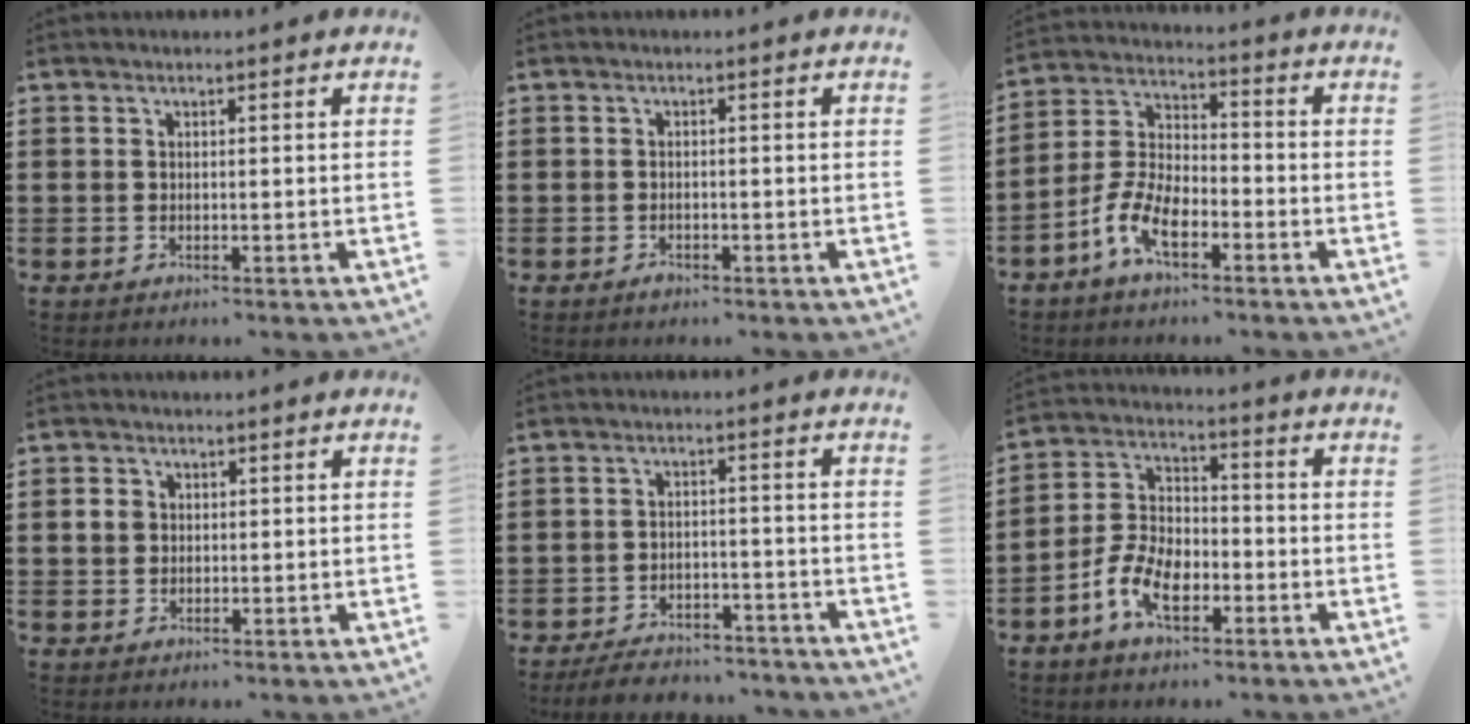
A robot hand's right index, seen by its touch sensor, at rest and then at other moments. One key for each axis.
{"total": 0.9, "fx": -0.8, "fy": 0.3, "fz": 0.4, "tx": -0.011, "ty": -0.005, "tz": -0.014}
{"total": 7.9, "fx": -4.3, "fy": 3.5, "fz": 5.6, "tx": -0.143, "ty": -0.002, "tz": -0.088}
{"total": 1.9, "fx": 0.3, "fy": 1.6, "fz": 0.9, "tx": -0.024, "ty": 0.008, "tz": 0.005}
{"total": 4.4, "fx": -4.2, "fy": 0.7, "fz": 0.8, "tx": -0.022, "ty": 0.003, "tz": -0.086}
{"total": 8.3, "fx": -3.7, "fy": 4.6, "fz": 5.7, "tx": -0.139, "ty": 0.004, "tz": -0.074}